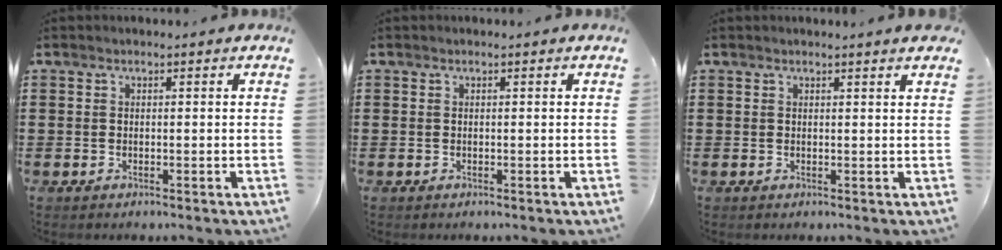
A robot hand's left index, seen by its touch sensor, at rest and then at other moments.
{"total": 0.0}
{"total": 1.4, "force": [1.2, -0.2, 0.8], "torque": [-0.007, -0.005, 0.020]}